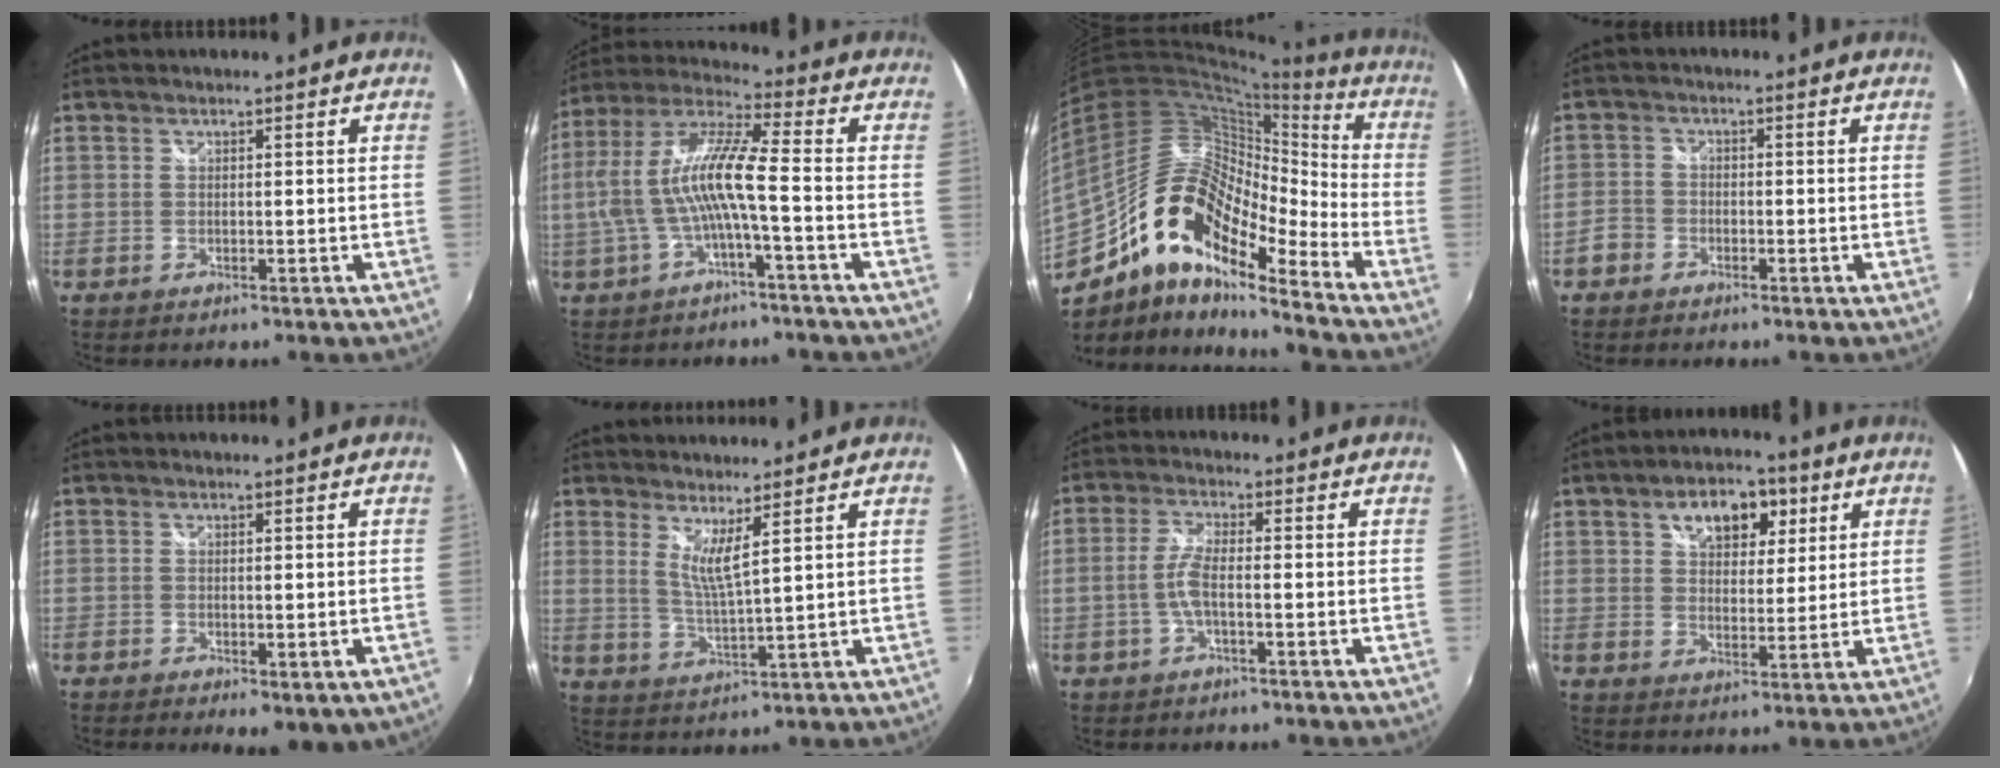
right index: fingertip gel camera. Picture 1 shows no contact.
{"total": 11.5, "force": [-1.8, 1.1, 11.3], "torque": [-0.218, 0.007, -0.028]}
{"total": 19.7, "force": [-11.7, 7.2, 14.1], "torque": [-0.236, -0.015, -0.231]}
{"total": 3.4, "force": [-2.1, 2.6, 0.6], "torque": [-0.018, 0.007, -0.044]}
{"total": 5.2, "force": [-2.2, 2.1, 4.2], "torque": [-0.067, -0.024, -0.025]}
{"total": 4.6, "force": [3.4, -0.4, 3.1], "torque": [-0.058, -0.012, 0.057]}
{"total": 4.1, "force": [-1.2, 0.7, 3.9], "torque": [-0.088, 0.003, -0.023]}
{"total": 10.4, "force": [5.1, 6.2, 6.6], "torque": [-0.107, 0.029, 0.082]}